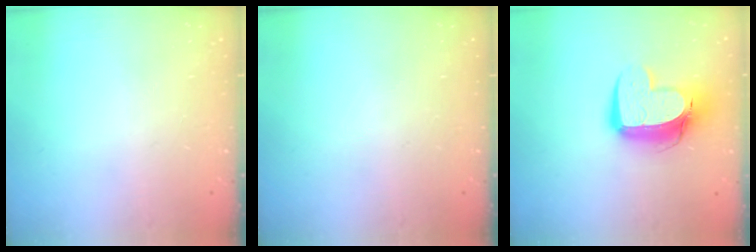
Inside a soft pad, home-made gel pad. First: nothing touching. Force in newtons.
{"total": 0.0}
{"total": 13.9, "press": 13.8, "slide": 1.4}